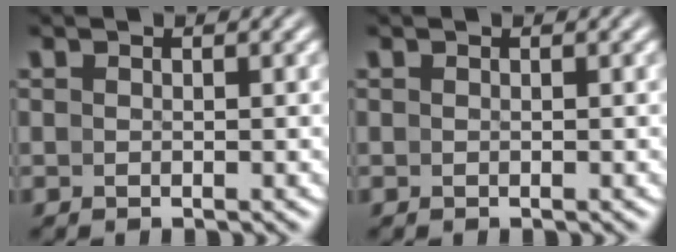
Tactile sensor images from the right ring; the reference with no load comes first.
{"total": 0.0}